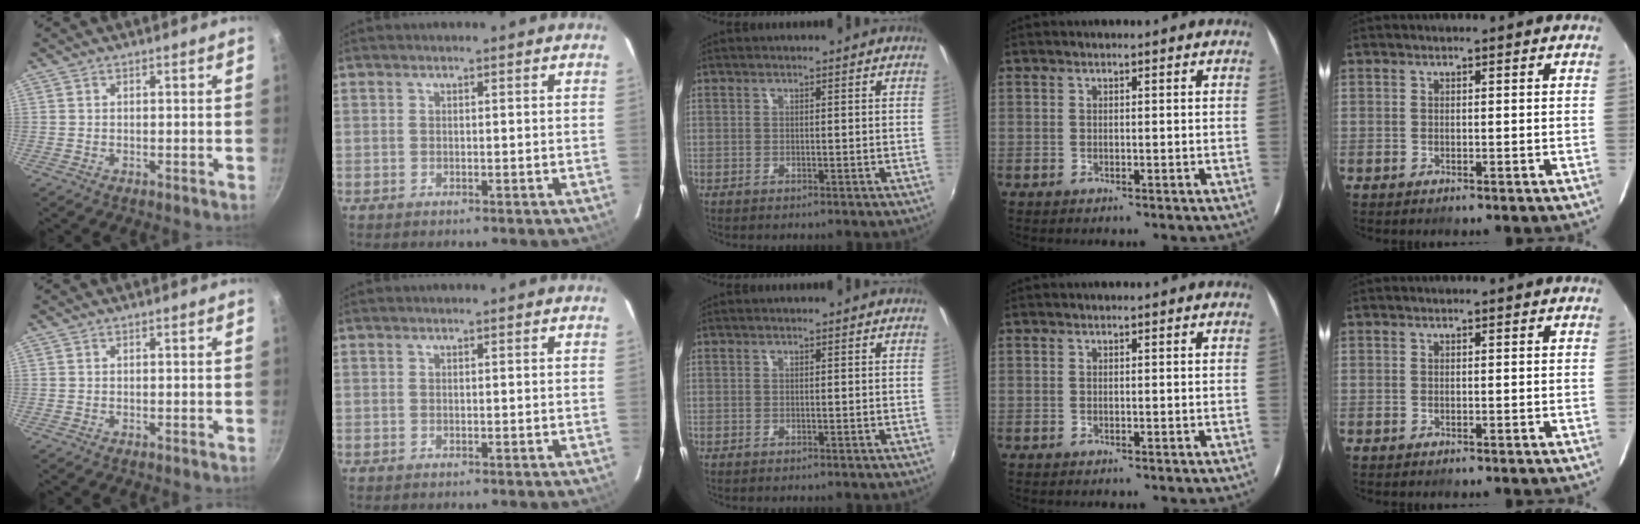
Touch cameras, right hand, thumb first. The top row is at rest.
{}